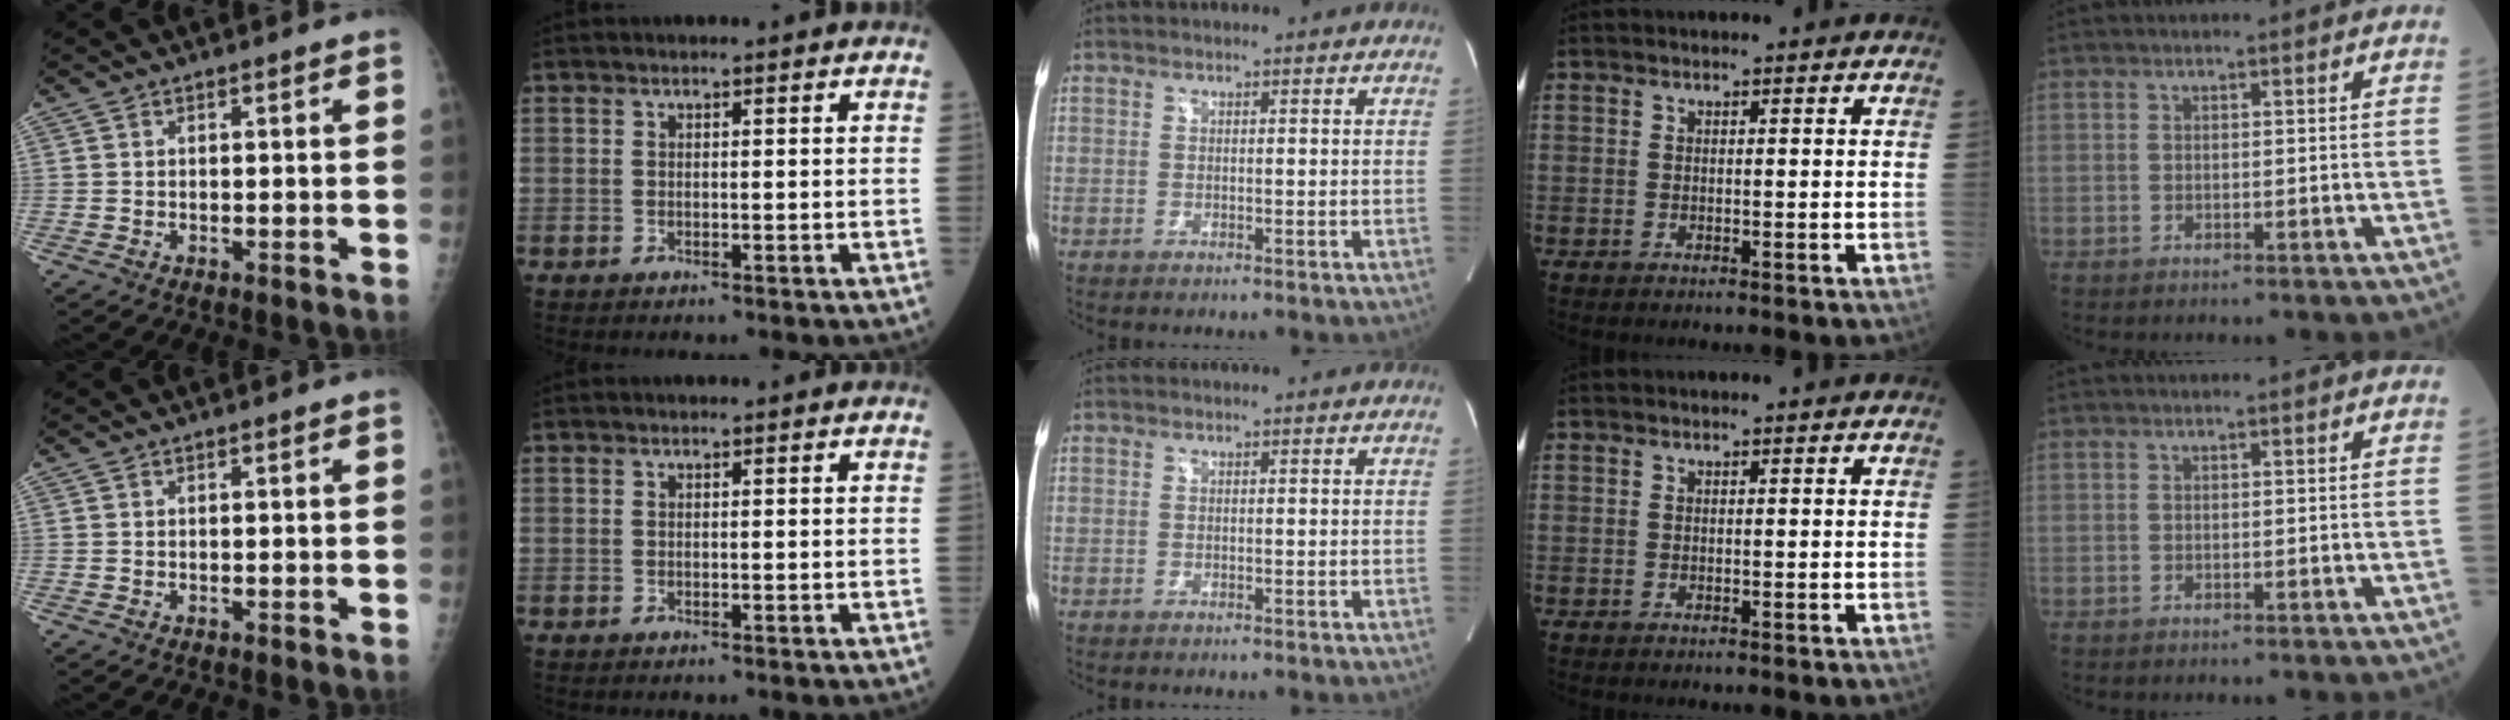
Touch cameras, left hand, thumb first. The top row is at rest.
{}